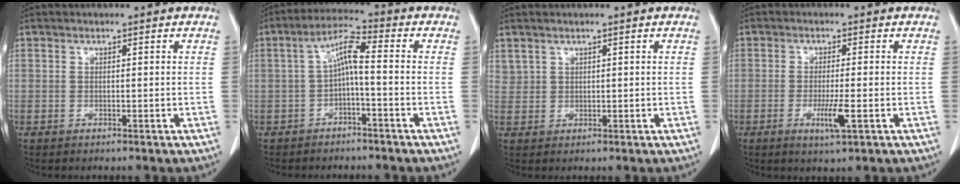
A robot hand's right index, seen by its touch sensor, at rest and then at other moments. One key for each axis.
{"total": 5.5, "fx": -0.5, "fy": 1.0, "fz": 5.4, "tx": -0.102, "ty": 0.027, "tz": -0.009}
{"total": 1.9, "fx": 1.4, "fy": 1.2, "fz": 0.1, "tx": 0.008, "ty": 0.006, "tz": 0.029}
{"total": 4.2, "fx": -1.3, "fy": 0.2, "fz": 4.0, "tx": -0.074, "ty": -0.008, "tz": -0.019}